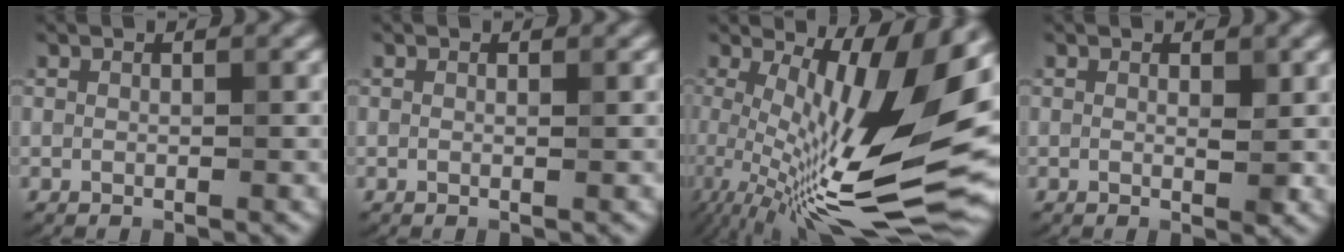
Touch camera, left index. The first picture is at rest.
{"total": 0.0}
{"total": 15.7, "force": [0.4, 4.7, 15.0], "torque": [-0.236, -0.012, 0.017]}
{"total": 1.1, "force": [0.3, 0.3, 1.0], "torque": [-0.012, -0.006, 0.003]}